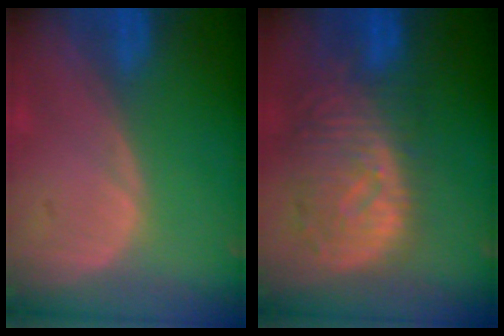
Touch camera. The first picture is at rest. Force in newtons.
{"total": 10.9, "press": 9.6, "slide": 5.1}